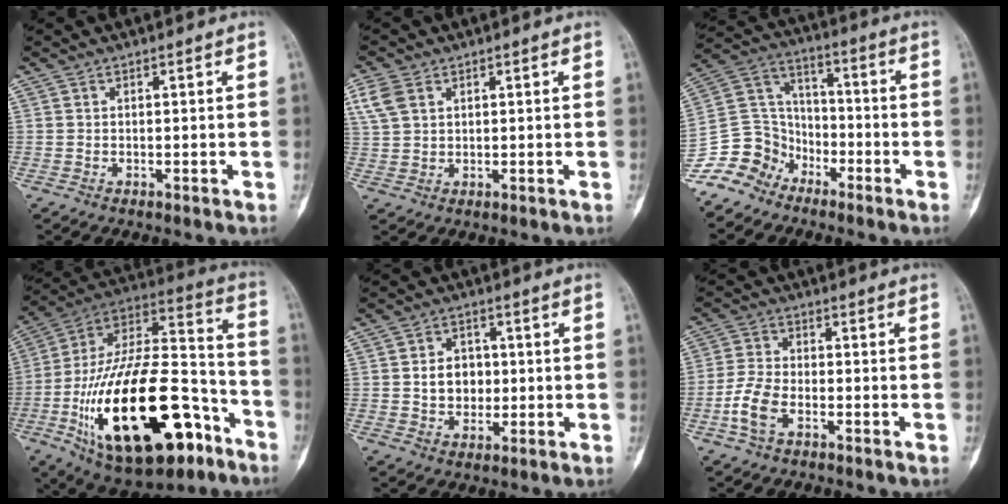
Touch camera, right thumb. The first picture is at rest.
{"total": 5.1, "force": [2.3, 3.4, 3.1], "torque": [-0.069, 0.004, 0.052]}
{"total": 12.0, "force": [-8.5, 8.2, 1.9], "torque": [-0.016, 0.083, -0.168]}
{"total": 35.4, "force": [-14.0, 16.4, 28.1], "torque": [-0.515, 0.058, -0.215]}
{"total": 6.5, "force": [0.2, 5.3, 3.7], "torque": [-0.028, 0.003, 0.002]}
{"total": 6.5, "force": [-2.8, 3.6, 4.7], "torque": [-0.104, 0.016, -0.061]}